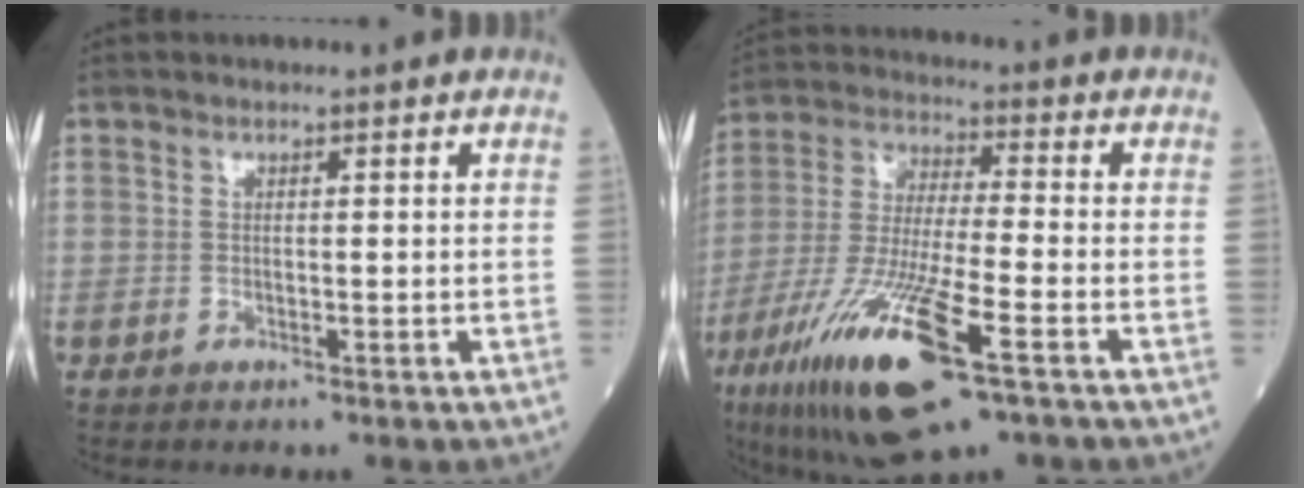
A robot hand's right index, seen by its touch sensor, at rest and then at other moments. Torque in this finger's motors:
{"motor_torque": [1.45, -0.69, 1.05, 0.21]}